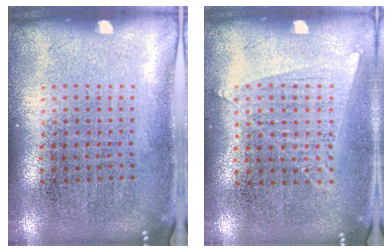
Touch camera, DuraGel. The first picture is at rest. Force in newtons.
{"total": 0.7, "press": 0.5, "slide": 0.5}